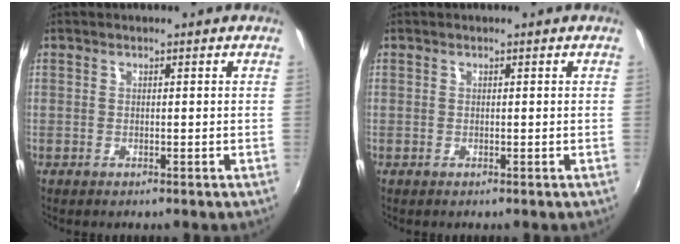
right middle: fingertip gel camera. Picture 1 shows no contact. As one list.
[{"total": 0.0}]